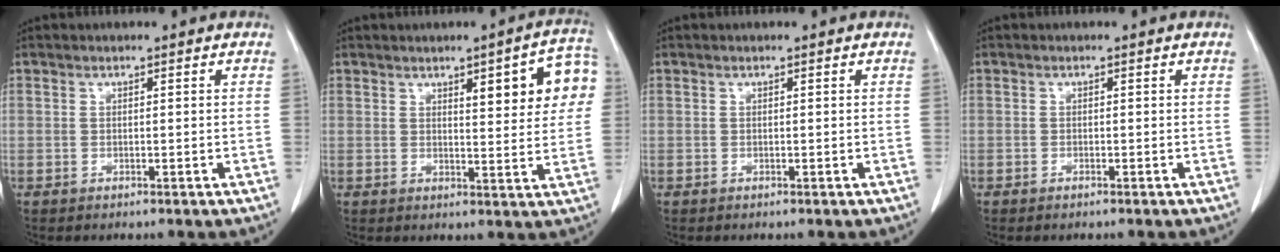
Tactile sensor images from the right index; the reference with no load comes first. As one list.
[{"total": 9.4, "force": [3.3, 2.3, 8.5], "torque": [-0.099, 0.014, 0.038]}, {"total": 0.0}, {"total": 0.5, "force": [-0.4, 0.1, 0.3], "torque": [-0.007, 0.000, -0.004]}]